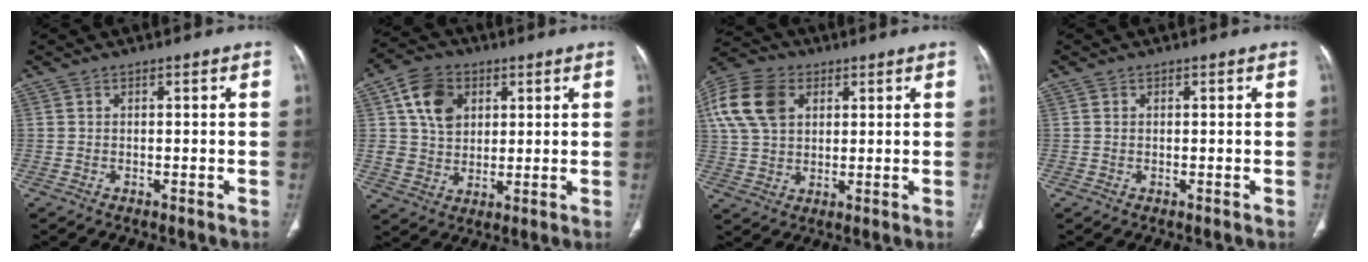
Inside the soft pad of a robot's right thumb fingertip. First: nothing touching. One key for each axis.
{"total": 10.7, "fx": 3.9, "fy": 8.1, "fz": 5.8, "tx": -0.077, "ty": -0.007, "tz": 0.073}
{"total": 14.3, "fx": 4.8, "fy": 10.0, "fz": 9.0, "tx": -0.179, "ty": 0.006, "tz": 0.089}
{"total": 0.0}